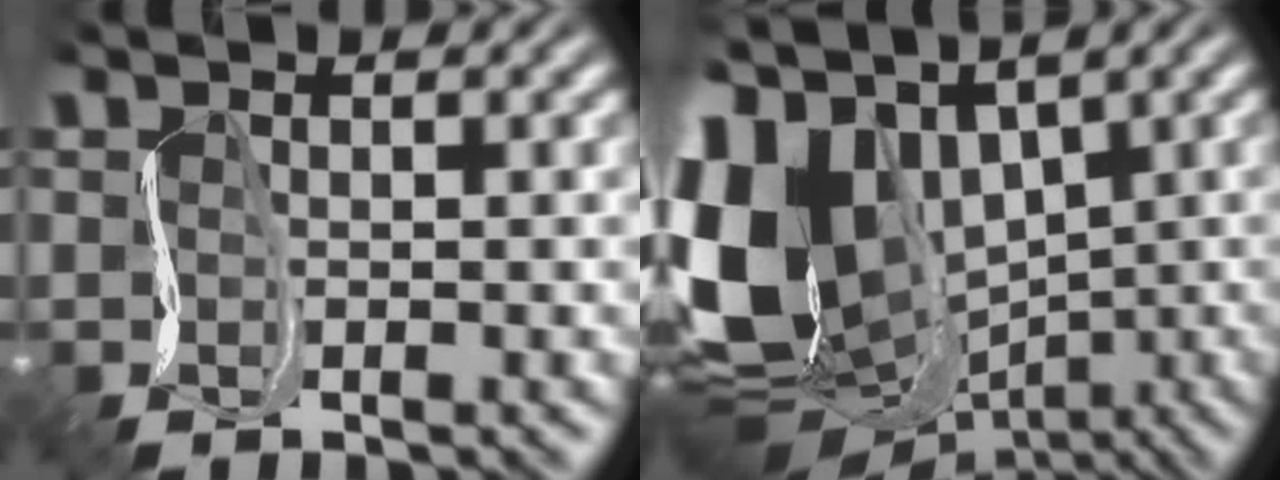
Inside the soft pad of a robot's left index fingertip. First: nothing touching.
{"total": 16.0, "force": [0.5, 11.4, 11.1], "torque": [-0.263, -0.005, 0.020]}